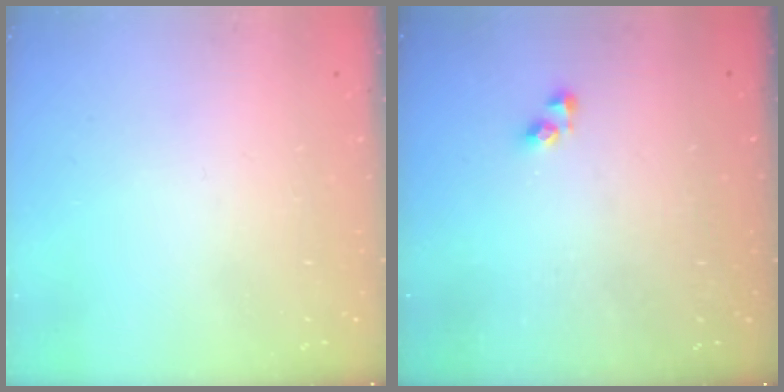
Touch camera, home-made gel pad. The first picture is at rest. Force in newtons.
{"total": 3.7, "press": 3.7, "slide": 0.2}